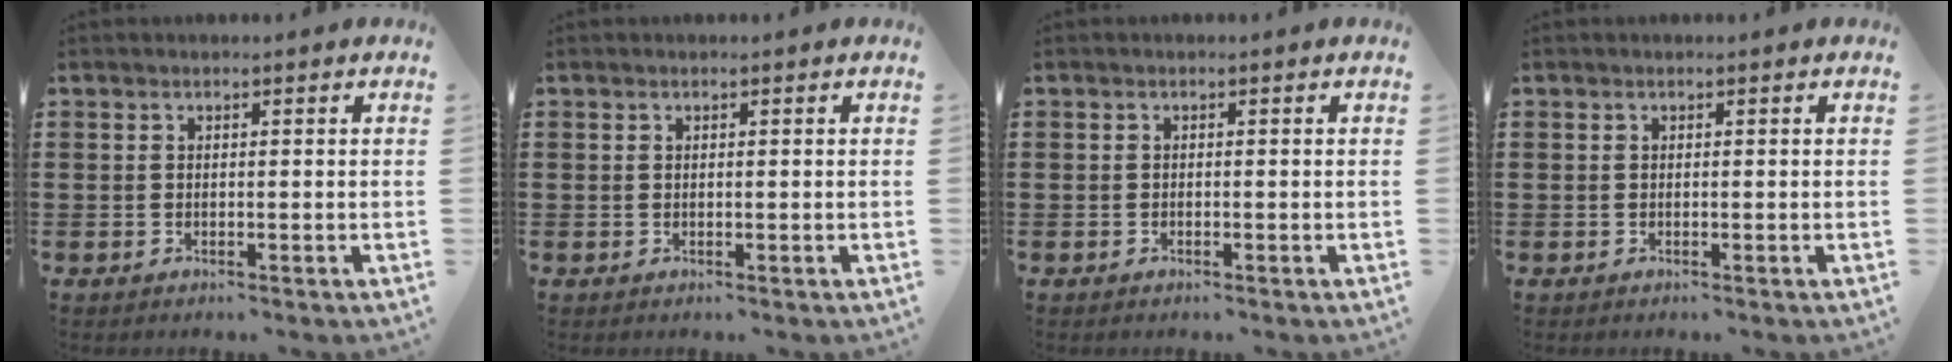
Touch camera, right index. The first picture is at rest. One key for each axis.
{"total": 0.0}
{"total": 0.0}
{"total": 0.0}